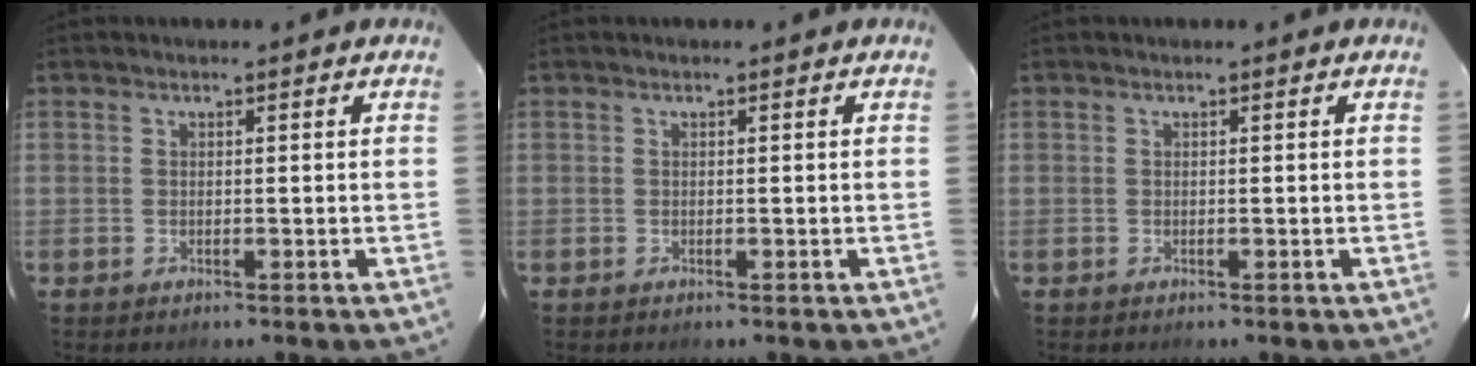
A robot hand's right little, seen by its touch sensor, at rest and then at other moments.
{"total": 0.0}
{"total": 0.0}